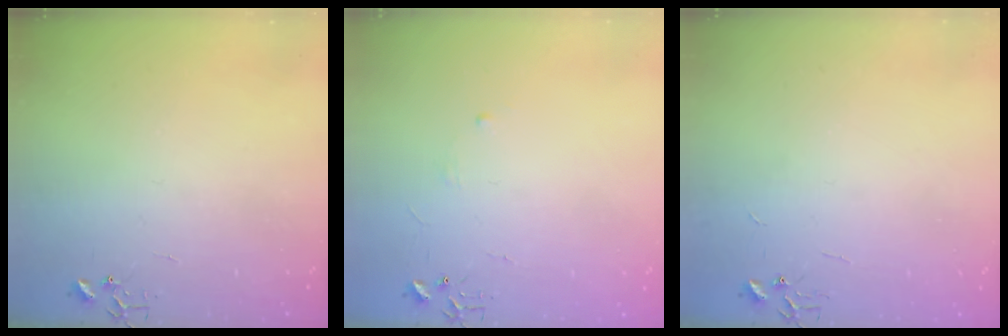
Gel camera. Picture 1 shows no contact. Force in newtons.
{"total": 2.9, "press": 2.8, "slide": 0.5}
{"total": 2.2, "press": 2.2, "slide": 0.3}